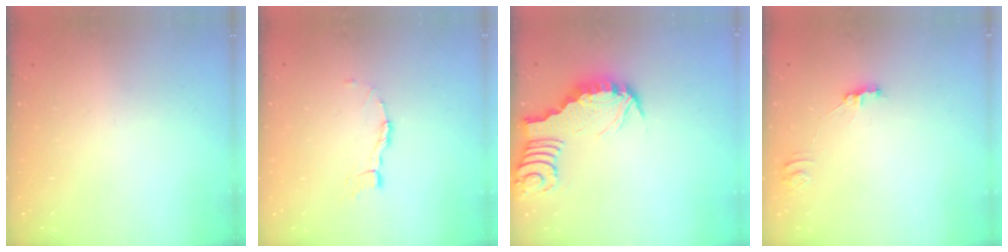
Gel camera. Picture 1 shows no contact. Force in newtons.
{"total": 6.4, "press": 6.4, "slide": 0.4}
{"total": 2.9, "press": 2.9, "slide": 0.3}
{"total": 3.4, "press": 3.4, "slide": 0.3}